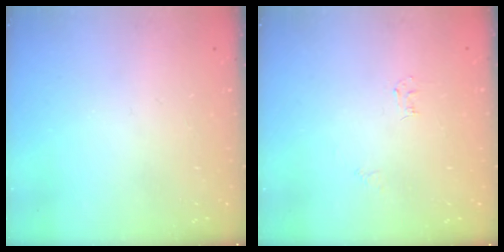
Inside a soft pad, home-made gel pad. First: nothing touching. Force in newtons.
{"total": 2.7, "press": 2.7, "slide": 0.4}